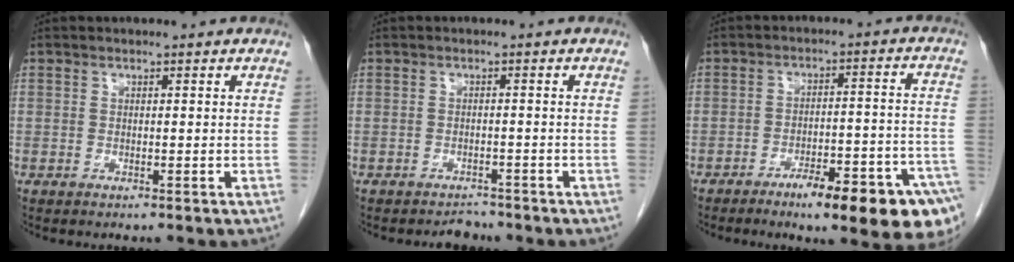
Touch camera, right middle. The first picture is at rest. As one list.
[{"total": 1.8, "force": [-1.7, 0.6, -0.2], "torque": [0.001, -0.003, -0.024]}, {"total": 14.5, "force": [-9.1, 1.6, 11.2], "torque": [-0.087, 0.019, -0.124]}]